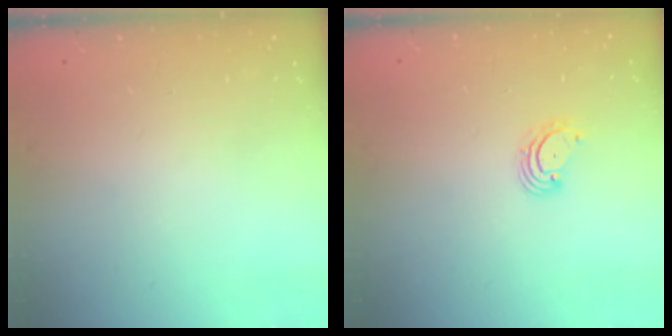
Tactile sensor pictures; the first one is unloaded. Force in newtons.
{"total": 3.2, "press": 3.2, "slide": 0.4}